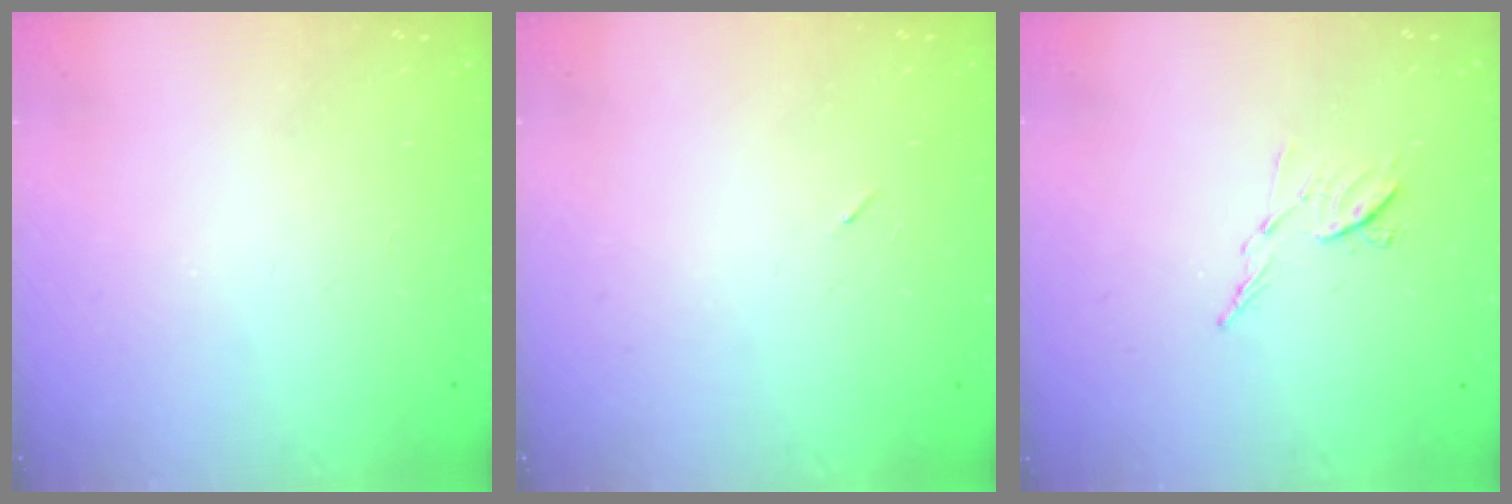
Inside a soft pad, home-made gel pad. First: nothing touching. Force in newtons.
{"total": 2.2, "press": 1.9, "slide": 1.2}
{"total": 6.8, "press": 6.7, "slide": 0.8}